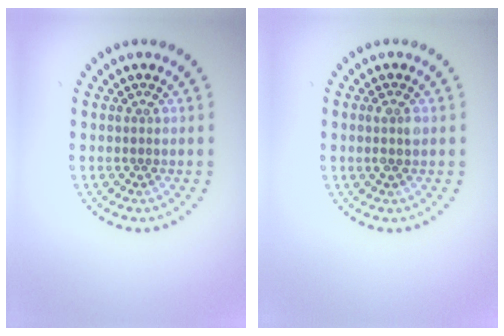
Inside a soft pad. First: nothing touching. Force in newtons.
{"total": 1.3, "press": 1.2, "slide": 0.4}